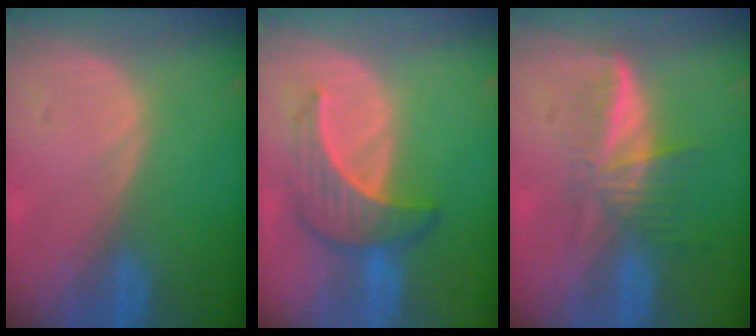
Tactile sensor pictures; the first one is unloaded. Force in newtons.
{"total": 6.5, "press": 6.4, "slide": 1.5}
{"total": 6.0, "press": 5.6, "slide": 2.3}